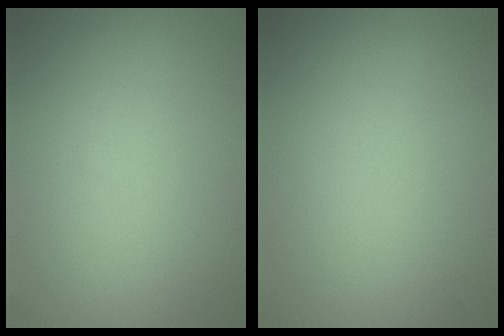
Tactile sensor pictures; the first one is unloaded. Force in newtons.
{"total": 0.0}